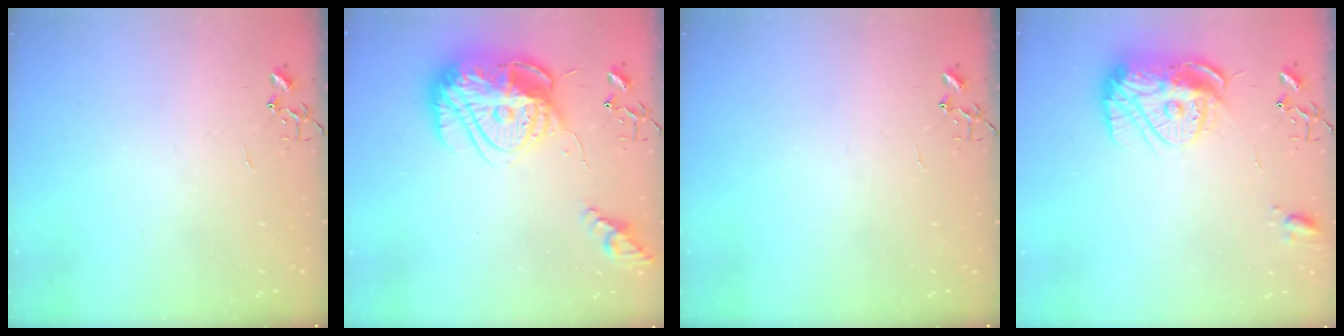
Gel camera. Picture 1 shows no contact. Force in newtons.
{"total": 24.2, "press": 24.1, "slide": 2.0}
{"total": 0.0}
{"total": 14.9, "press": 14.9, "slide": 1.4}